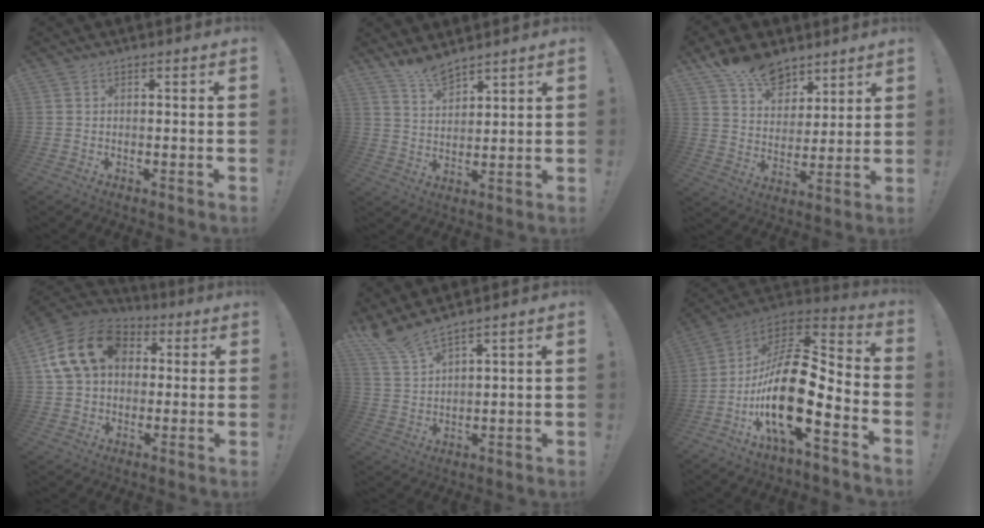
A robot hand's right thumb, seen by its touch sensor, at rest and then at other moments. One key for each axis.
{"total": 6.9, "fx": 6.3, "fy": 1.5, "fz": 2.3, "tx": -0.050, "ty": -0.039, "tz": 0.116}
{"total": 13.8, "fx": 10.0, "fy": 8.2, "fz": 4.7, "tx": -0.076, "ty": -0.066, "tz": 0.193}
{"total": 17.9, "fx": 4.9, "fy": 13.2, "fz": 11.0, "tx": -0.191, "ty": 0.006, "tz": 0.094}
{"total": 6.7, "fx": 5.8, "fy": 0.8, "fz": 3.2, "tx": -0.071, "ty": -0.033, "tz": 0.108}
{"total": 21.7, "fx": -5.9, "fy": 7.8, "fz": 19.4, "tx": -0.379, "ty": 0.015, "tz": -0.102}